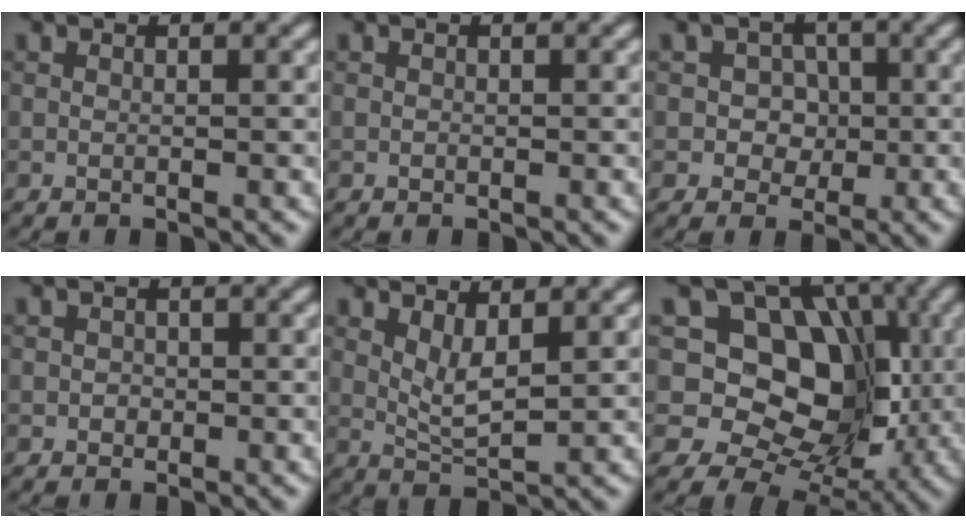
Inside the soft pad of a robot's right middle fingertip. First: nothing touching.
{"total": 0.0}
{"total": 3.0, "force": [-0.3, 2.7, 1.1], "torque": [0.008, 0.002, -0.026]}
{"total": 0.8, "force": [-0.1, 0.7, 0.2], "torque": [0.003, -0.001, -0.004]}
{"total": 2.7, "force": [1.2, 0.8, 2.2], "torque": [-0.047, -0.009, 0.027]}
{"total": 10.5, "force": [0.9, 8.2, 6.5], "torque": [-0.077, 0.000, 0.000]}